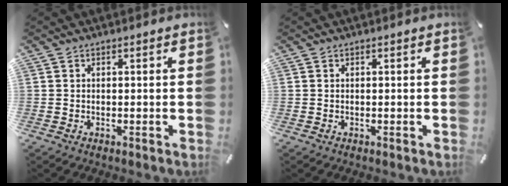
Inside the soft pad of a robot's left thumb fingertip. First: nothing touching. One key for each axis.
{"total": 0.0}